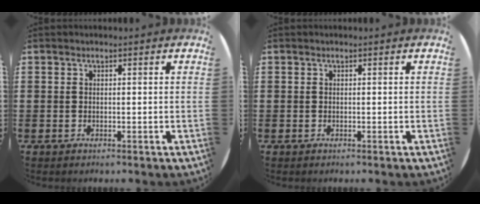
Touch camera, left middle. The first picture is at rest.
{"total": 0.0}